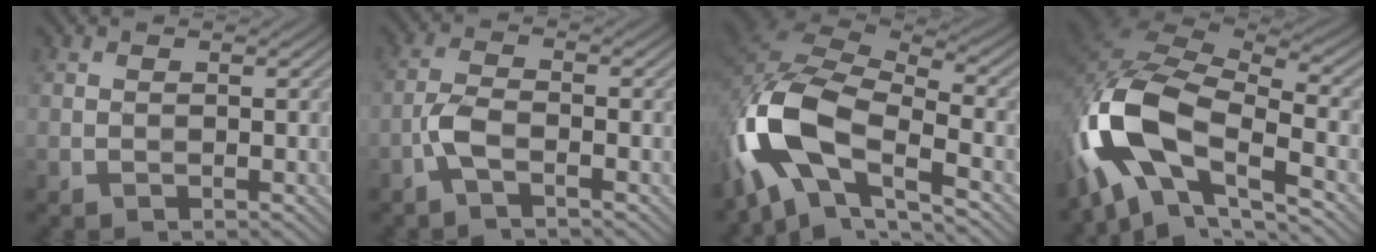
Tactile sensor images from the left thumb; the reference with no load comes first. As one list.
[{"total": 3.3, "force": [-1.9, 1.0, 2.5], "torque": [-0.064, 0.006, -0.048]}, {"total": 14.2, "force": [-6.2, 7.0, 10.6], "torque": [-0.233, -0.017, -0.129]}, {"total": 15.6, "force": [-6.7, 7.6, 11.9], "torque": [-0.256, -0.015, -0.136]}]